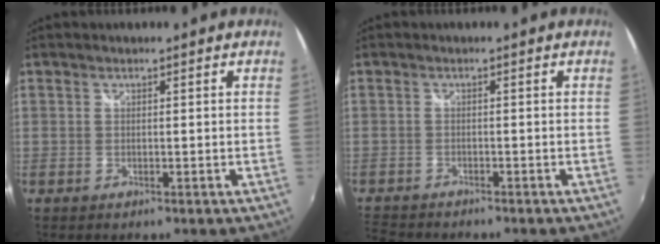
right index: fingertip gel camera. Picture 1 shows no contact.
{"total": 4.4, "force": [-4.2, 1.0, 0.7], "torque": [-0.041, -0.017, -0.086]}